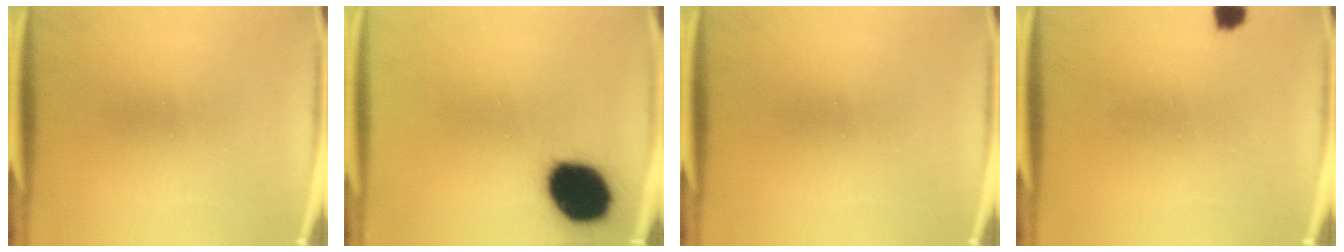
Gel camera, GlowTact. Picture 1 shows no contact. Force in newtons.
{"total": 18.3}
{"total": 0.0}
{"total": 2.2}